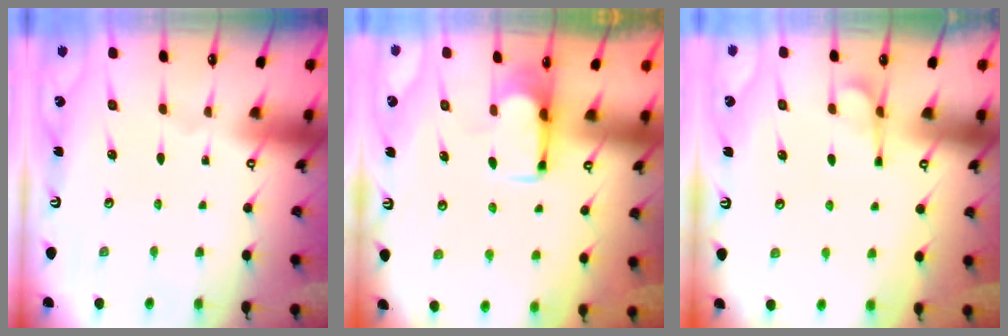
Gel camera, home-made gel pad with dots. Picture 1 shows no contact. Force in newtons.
{"total": 1.9, "press": 1.7, "slide": 0.9}
{"total": 2.8, "press": 2.4, "slide": 1.5}